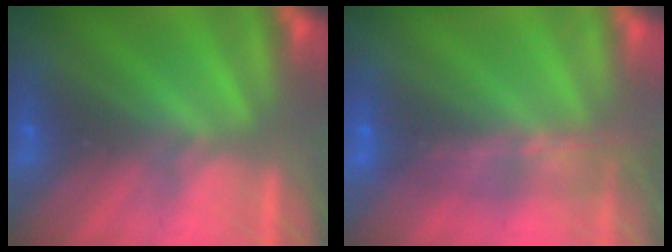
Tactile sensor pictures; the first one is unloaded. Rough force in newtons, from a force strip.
{"total": 7.6}